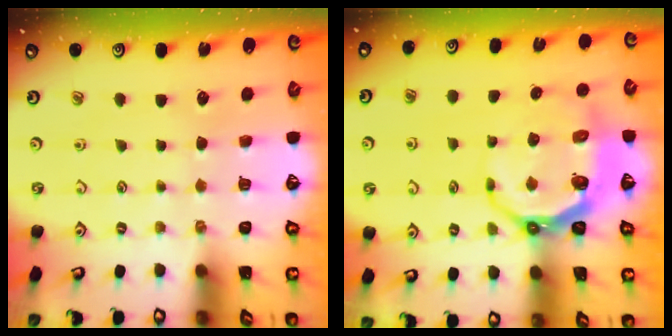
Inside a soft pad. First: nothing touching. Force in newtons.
{"total": 8.9, "press": 7.9, "slide": 4.1}